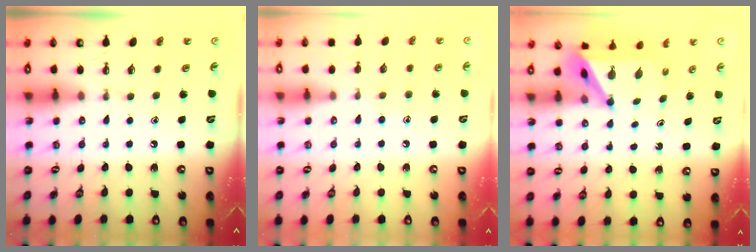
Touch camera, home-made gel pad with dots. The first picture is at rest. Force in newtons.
{"total": 7.7, "press": 7.7, "slide": 0.7}
{"total": 6.0, "press": 5.9, "slide": 0.6}